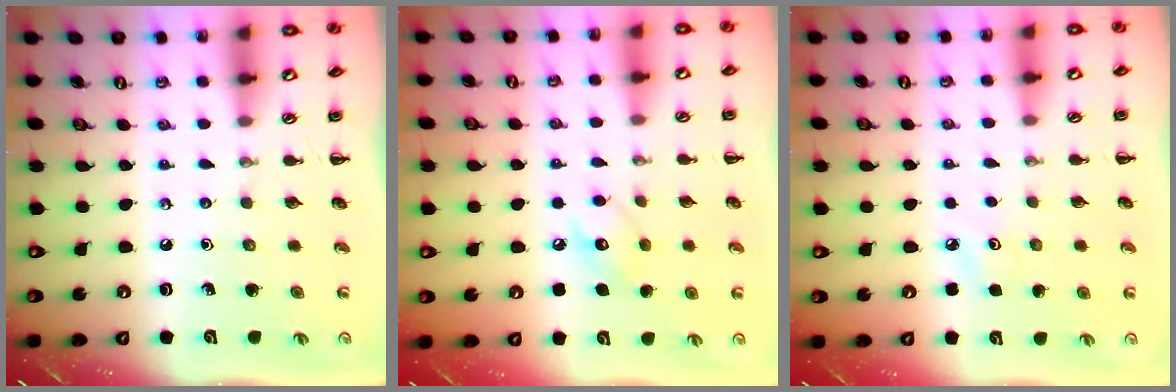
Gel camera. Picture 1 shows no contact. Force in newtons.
{"total": 8.0, "press": 7.9, "slide": 1.3}
{"total": 2.8, "press": 2.7, "slide": 0.8}